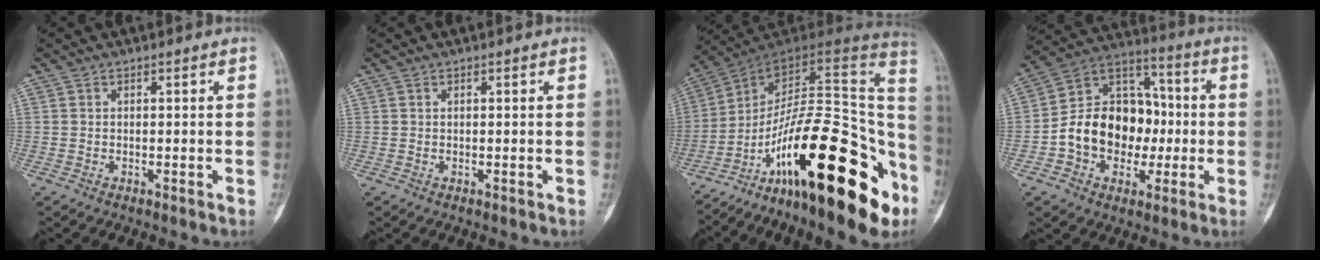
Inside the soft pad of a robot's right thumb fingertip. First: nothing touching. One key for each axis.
{"total": 0.0}
{"total": 31.1, "fx": -14.2, "fy": 11.3, "fz": 25.2, "tx": -0.291, "ty": 0.087, "tz": -0.224}
{"total": 17.3, "fx": -2.4, "fy": 13.4, "fz": 10.7, "tx": -0.125, "ty": 0.045, "tz": -0.041}